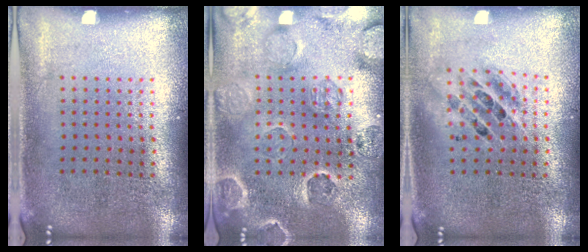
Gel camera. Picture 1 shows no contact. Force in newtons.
{"total": 2.6, "press": 2.4, "slide": 0.8}
{"total": 1.3, "press": 1.1, "slide": 0.7}